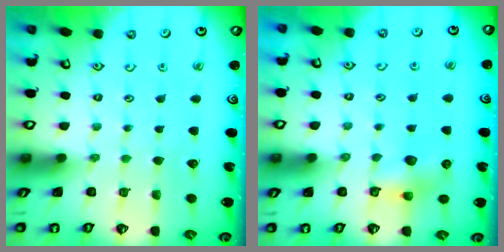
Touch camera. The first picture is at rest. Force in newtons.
{"total": 6.5, "press": 6.5, "slide": 0.7}